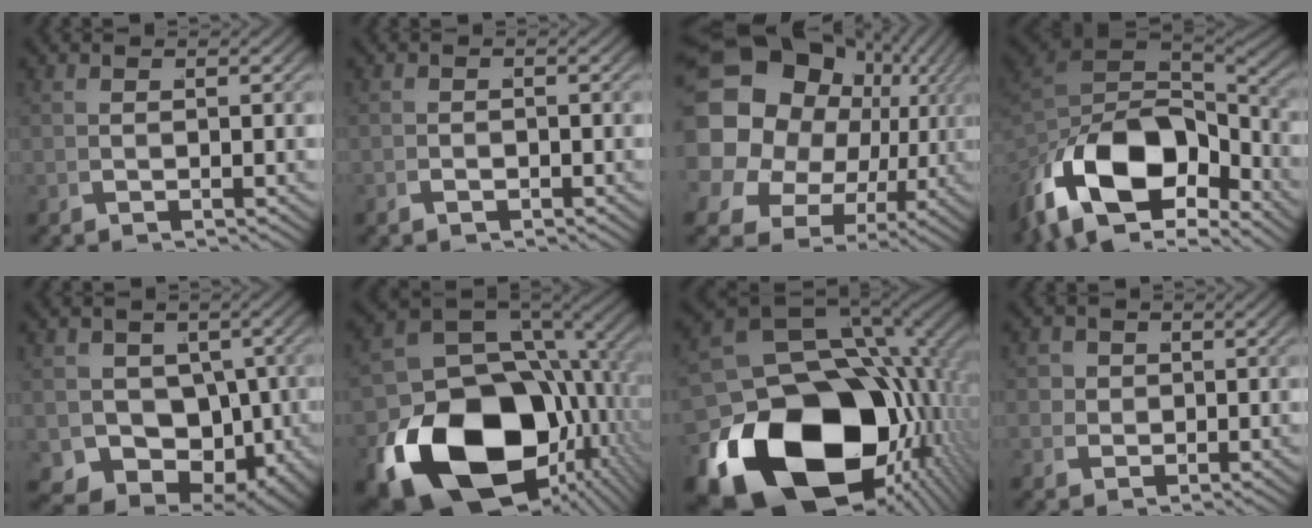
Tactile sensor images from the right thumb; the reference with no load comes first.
{"total": 0.8, "force": [-0.7, 0.4, 0.0], "torque": [0.006, 0.002, -0.017]}
{"total": 20.8, "force": [0.9, 15.7, 13.6], "torque": [-0.255, -0.031, 0.012]}
{"total": 15.4, "force": [-4.4, 8.7, 11.9], "torque": [-0.239, -0.050, -0.035]}
{"total": 14.6, "force": [-4.3, 11.2, 8.2], "torque": [-0.164, -0.076, -0.052]}
{"total": 20.0, "force": [-5.6, 11.9, 15.1], "torque": [-0.271, -0.052, -0.067]}
{"total": 25.0, "force": [-6.4, 14.7, 19.2], "torque": [-0.333, -0.073, -0.072]}
{"total": 4.1, "force": [0.2, 3.6, 1.9], "torque": [-0.037, -0.013, 0.011]}